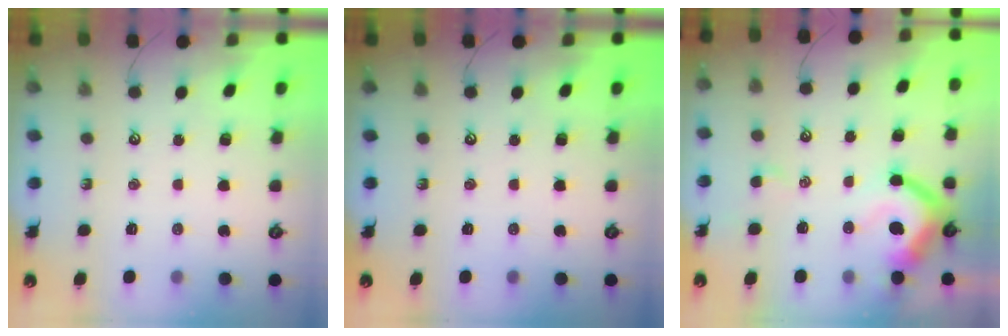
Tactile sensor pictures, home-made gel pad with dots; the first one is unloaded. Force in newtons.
{"total": 0.0}
{"total": 9.5, "press": 9.4, "slide": 1.6}